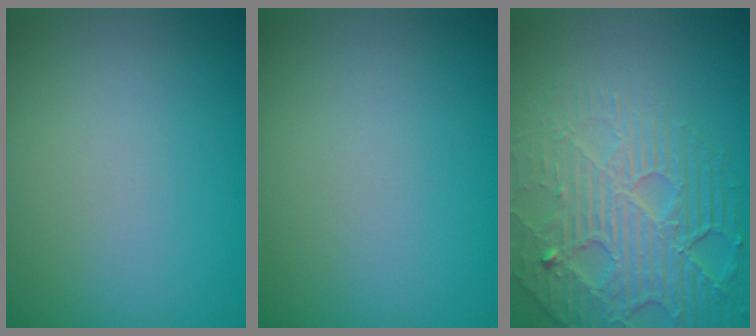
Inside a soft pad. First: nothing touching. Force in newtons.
{"total": 0.0}
{"total": 5.6, "press": 4.7, "slide": 3.0}